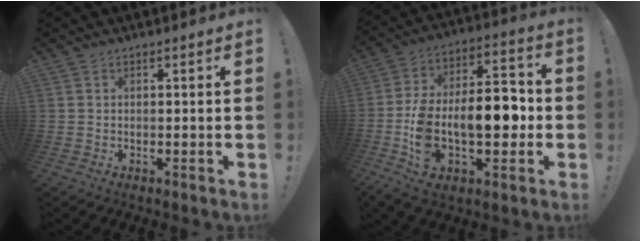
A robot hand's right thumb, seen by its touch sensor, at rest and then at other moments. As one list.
[{"total": 19.8, "force": [-4.1, 10.6, 16.3], "torque": [-0.271, 0.023, -0.063]}]